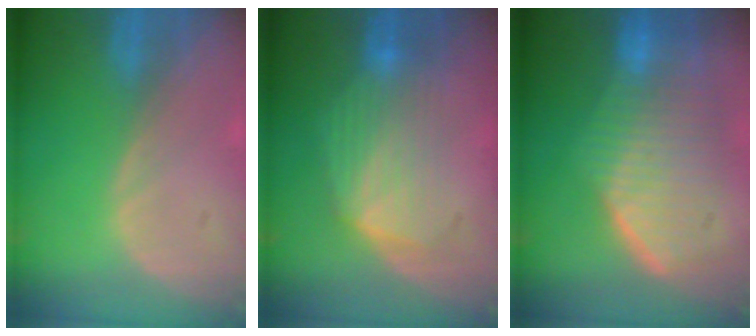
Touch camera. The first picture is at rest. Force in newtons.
{"total": 6.9, "press": 6.8, "slide": 0.5}
{"total": 9.6, "press": 9.0, "slide": 3.4}